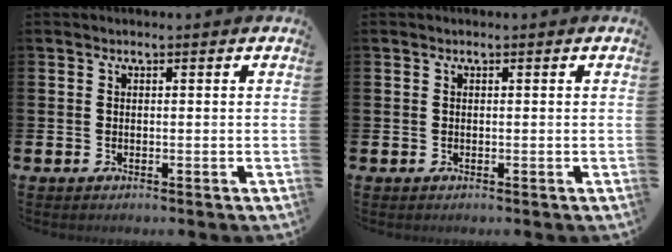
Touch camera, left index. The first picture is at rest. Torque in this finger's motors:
{"motor_torque": [0.00, 0.00, 0.00, 0.00]}